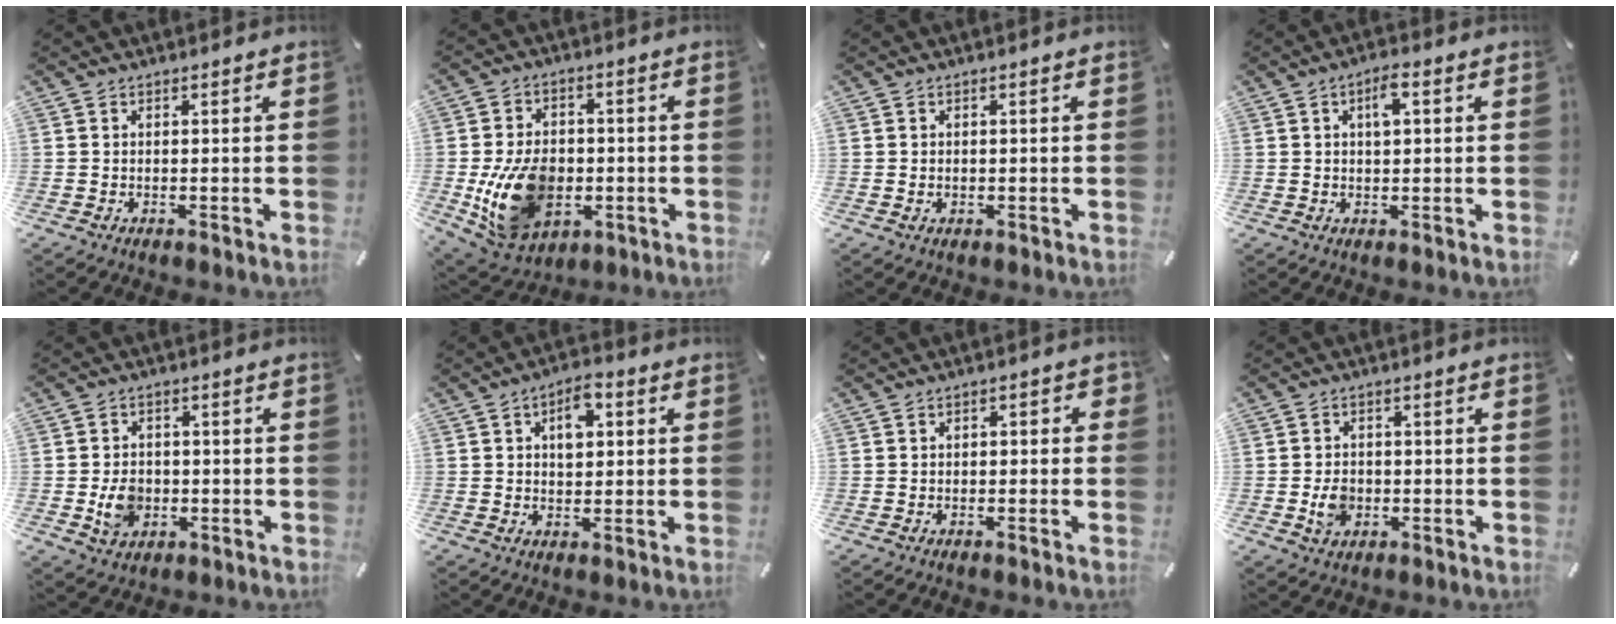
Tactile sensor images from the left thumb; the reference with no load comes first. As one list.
[{"total": 15.7, "force": [-2.9, 11.6, 10.2], "torque": [-0.209, 0.001, -0.050]}, {"total": 0.9, "force": [0.0, 0.8, 0.5], "torque": [-0.010, 0.004, -0.002]}, {"total": 4.0, "force": [1.0, 1.8, 3.5], "torque": [-0.056, 0.001, 0.012]}, {"total": 6.8, "force": [-1.3, 5.8, 3.4], "torque": [-0.064, 0.001, -0.023]}, {"total": 6.5, "force": [1.6, 4.1, 4.8], "torque": [-0.059, -0.004, 0.020]}, {"total": 2.1, "force": [-1.1, 1.3, 1.1], "torque": [-0.020, 0.010, -0.024]}, {"total": 5.1, "force": [-1.1, 4.2, 2.6], "torque": [-0.050, 0.000, -0.022]}]